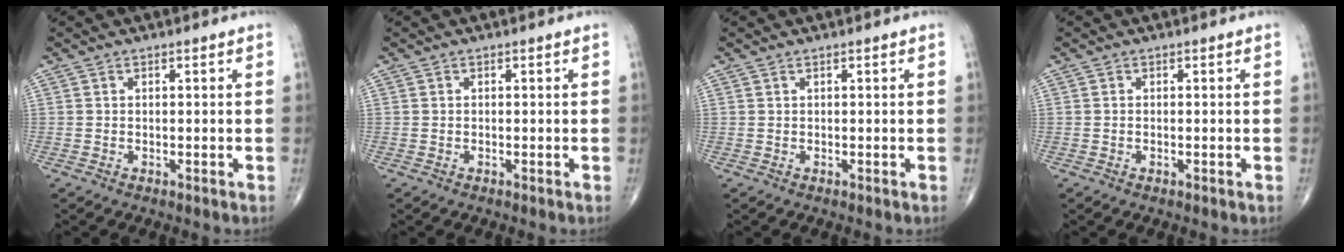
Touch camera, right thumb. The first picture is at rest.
{"total": 0.0}
{"total": 0.0}
{"total": 0.0}